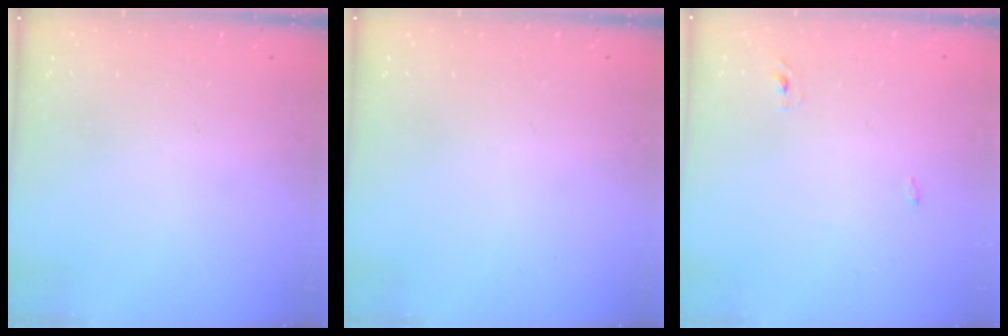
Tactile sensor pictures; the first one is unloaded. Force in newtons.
{"total": 0.0}
{"total": 2.3, "press": 2.1, "slide": 1.0}